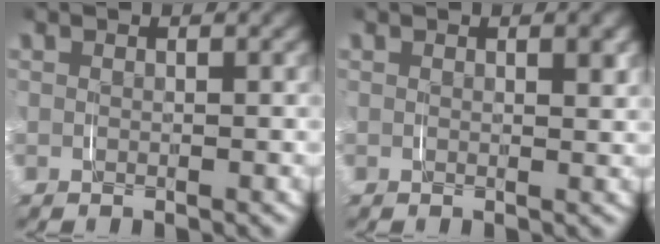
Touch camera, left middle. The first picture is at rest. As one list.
[{"total": 0.8, "force": [0.4, 0.1, 0.6], "torque": [-0.006, 0.000, 0.006]}]